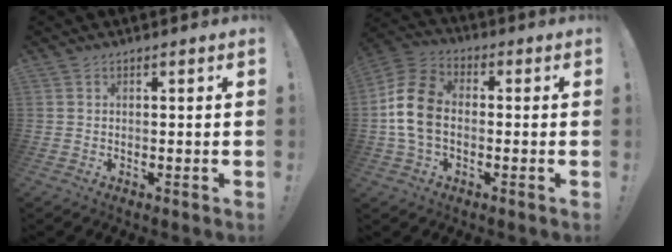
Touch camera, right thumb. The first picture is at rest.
{"total": 13.3, "force": [-1.5, 9.1, 9.6], "torque": [-0.185, 0.021, -0.022]}